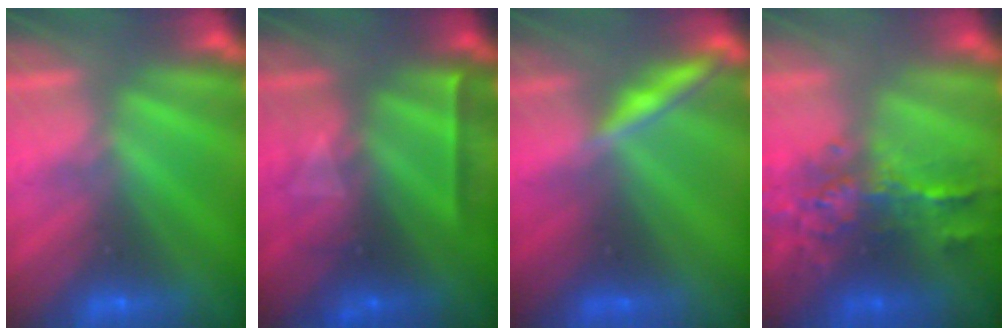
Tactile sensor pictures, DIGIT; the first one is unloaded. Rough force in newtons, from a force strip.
{"total": 2.3}
{"total": 1.9}
{"total": 9.1}